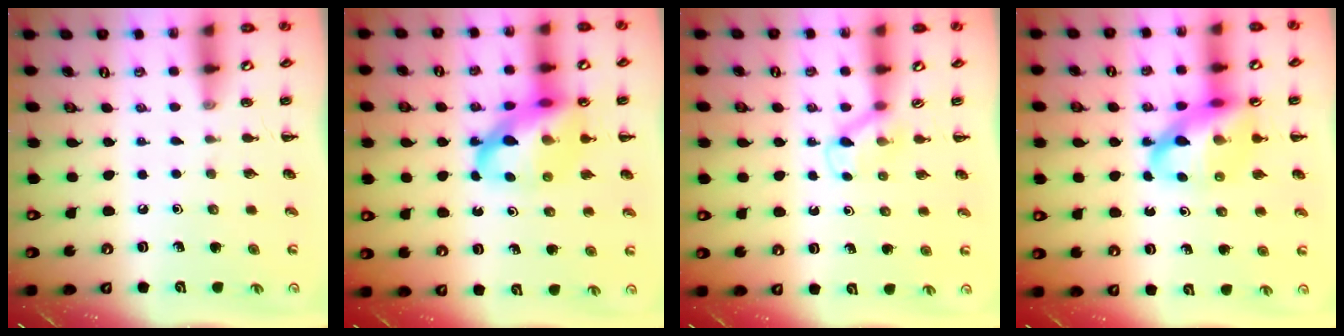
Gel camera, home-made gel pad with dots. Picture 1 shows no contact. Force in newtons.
{"total": 16.0, "press": 15.4, "slide": 4.1}
{"total": 2.9, "press": 2.7, "slide": 1.1}
{"total": 14.7, "press": 14.2, "slide": 3.9}